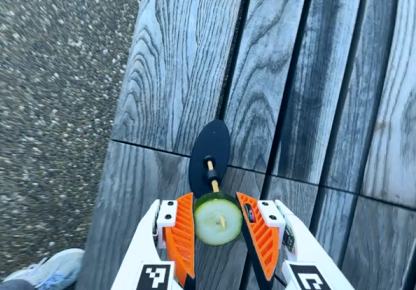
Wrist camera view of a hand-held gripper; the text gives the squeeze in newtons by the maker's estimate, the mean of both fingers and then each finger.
{"total": 10.4, "left": 10.3, "right": 10.5}